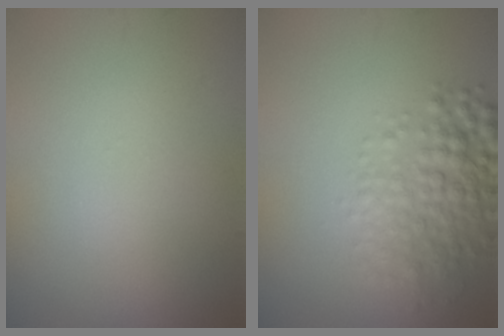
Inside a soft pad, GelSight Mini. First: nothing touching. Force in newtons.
{"total": 4.5, "press": 4.5, "slide": 0.1}